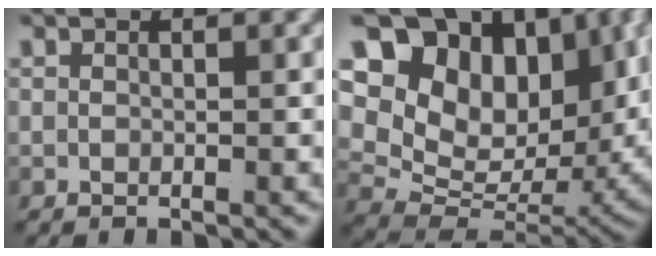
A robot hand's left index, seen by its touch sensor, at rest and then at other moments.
{"total": 19.9, "force": [4.7, 14.5, 12.7], "torque": [-0.230, -0.018, 0.070]}